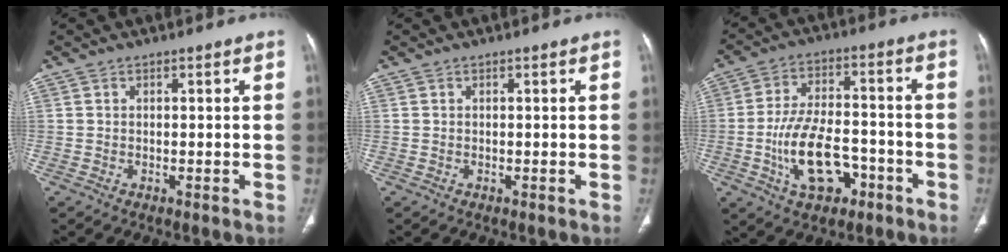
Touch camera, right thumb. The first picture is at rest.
{"total": 0.0}
{"total": 13.4, "force": [-4.9, 7.6, 9.9], "torque": [-0.162, 0.034, -0.079]}